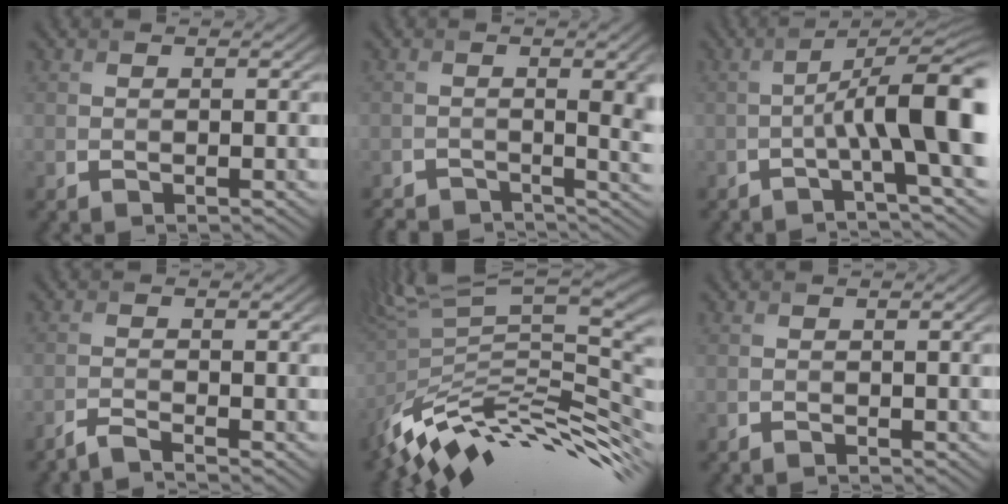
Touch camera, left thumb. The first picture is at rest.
{"total": 4.8, "force": [-2.3, 1.3, 4.0], "torque": [-0.052, -0.006, -0.037]}
{"total": 9.2, "force": [-1.7, 1.5, 9.0], "torque": [-0.126, 0.016, -0.038]}
{"total": 2.8, "force": [-2.4, 0.3, 1.3], "torque": [-0.011, 0.003, -0.059]}
{"total": 13.8, "force": [-5.1, 4.2, 12.1], "torque": [-0.218, 0.020, -0.103]}
{"total": 0.8, "force": [-0.7, 0.1, 0.3], "torque": [0.006, 0.003, -0.017]}